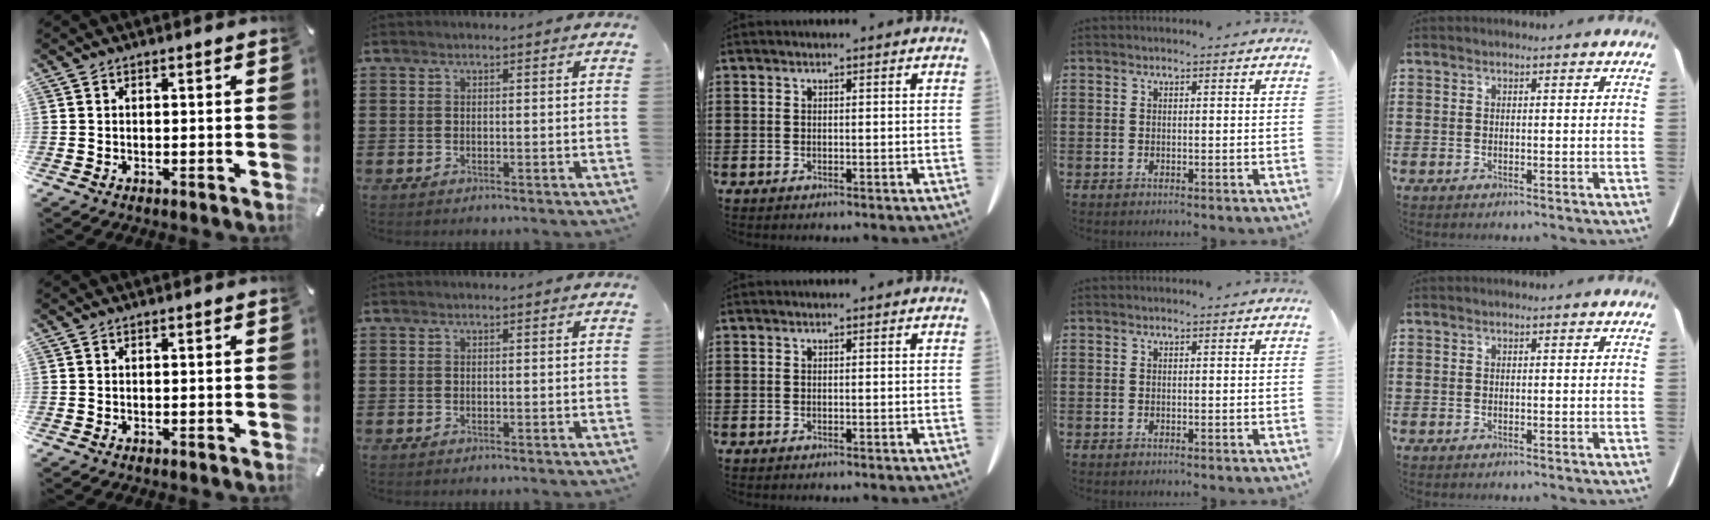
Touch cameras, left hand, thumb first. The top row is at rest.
{}